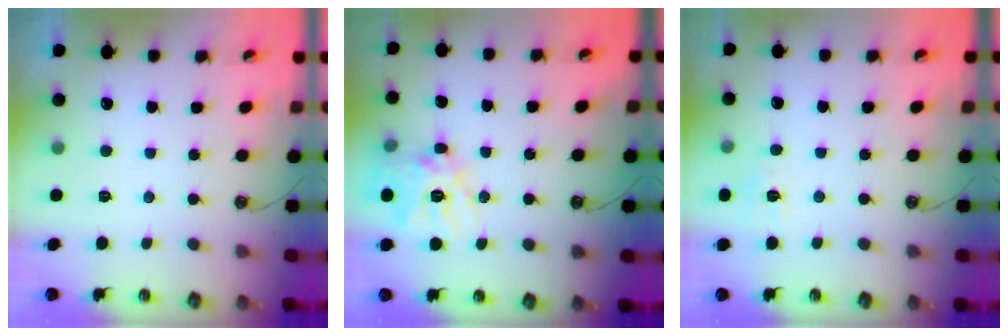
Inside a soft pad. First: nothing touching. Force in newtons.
{"total": 15.4, "press": 15.2, "slide": 2.1}
{"total": 6.6, "press": 6.6, "slide": 0.5}